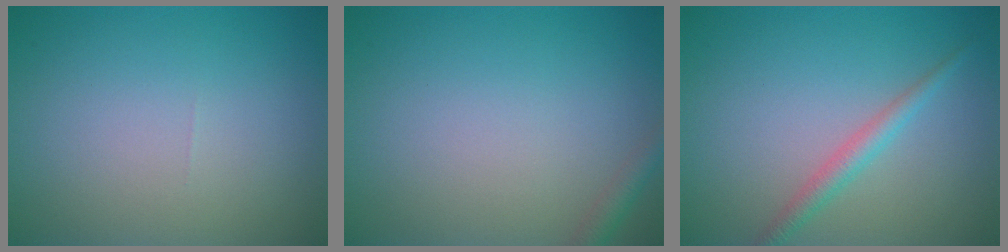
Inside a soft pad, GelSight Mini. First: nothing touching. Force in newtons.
{"total": 1.4, "press": 1.3, "slide": 0.1}
{"total": 2.0, "press": 2.0, "slide": 0.0}